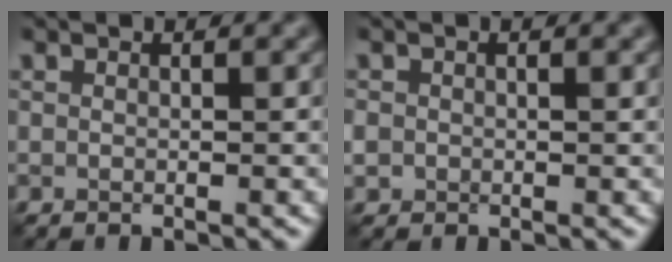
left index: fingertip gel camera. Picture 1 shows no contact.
{"total": 1.7, "force": [0.1, 1.5, 0.8], "torque": [-0.016, -0.004, 0.002]}